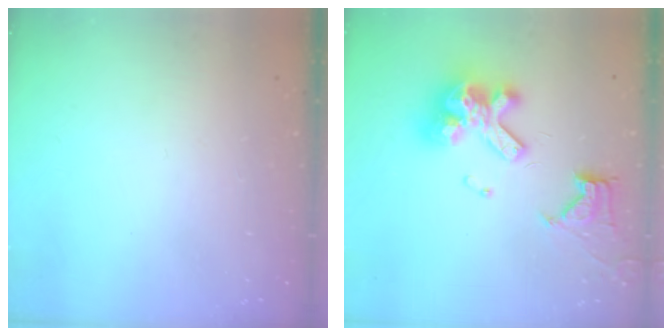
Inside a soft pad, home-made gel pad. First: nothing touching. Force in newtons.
{"total": 15.7, "press": 15.6, "slide": 1.7}